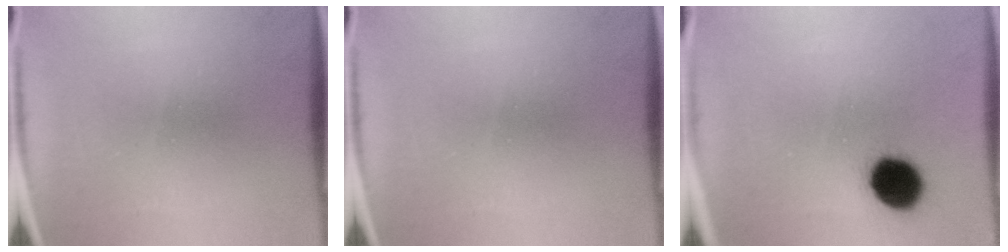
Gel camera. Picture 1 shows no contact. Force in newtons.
{"total": 0.0}
{"total": 10.7}